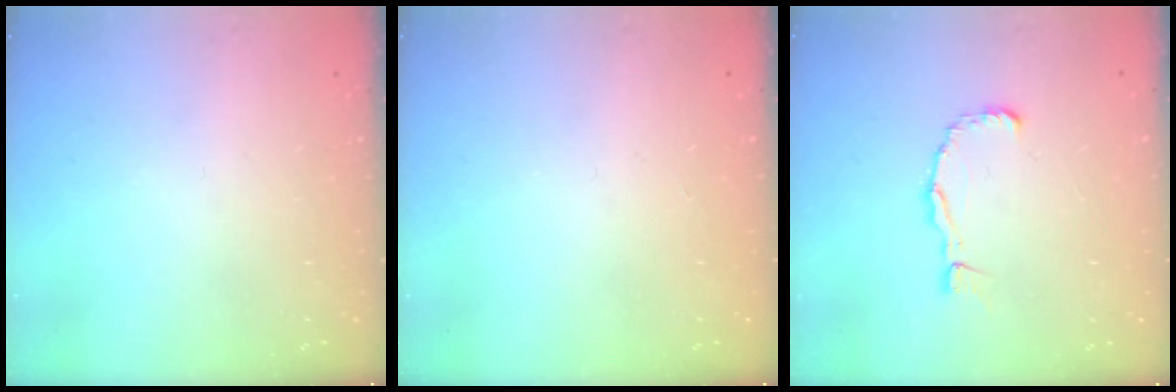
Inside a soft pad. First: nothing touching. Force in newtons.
{"total": 1.6, "press": 1.6, "slide": 0.2}
{"total": 4.9, "press": 4.9, "slide": 0.6}